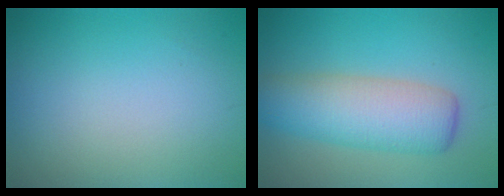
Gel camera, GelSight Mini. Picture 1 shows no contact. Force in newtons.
{"total": 6.8, "press": 6.8, "slide": 0.5}